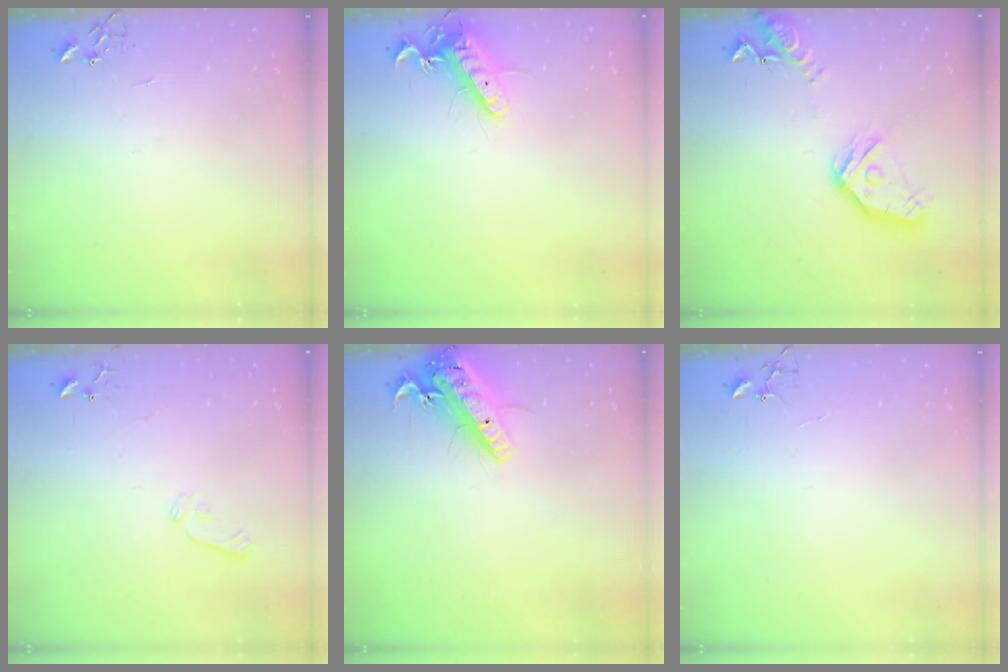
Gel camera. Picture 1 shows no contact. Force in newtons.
{"total": 12.7, "press": 12.6, "slide": 1.5}
{"total": 17.4, "press": 17.3, "slide": 2.0}
{"total": 5.9, "press": 5.8, "slide": 0.6}
{"total": 17.6, "press": 17.2, "slide": 3.6}
{"total": 3.4, "press": 3.4, "slide": 0.3}